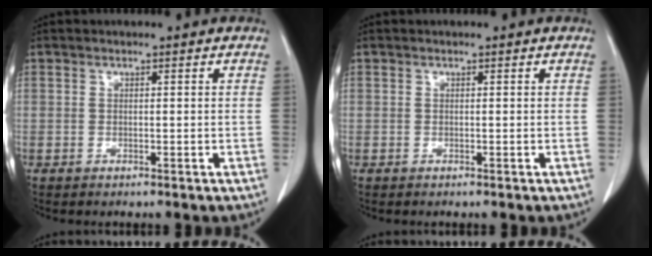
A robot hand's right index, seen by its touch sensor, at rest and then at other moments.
{"total": 0.0}